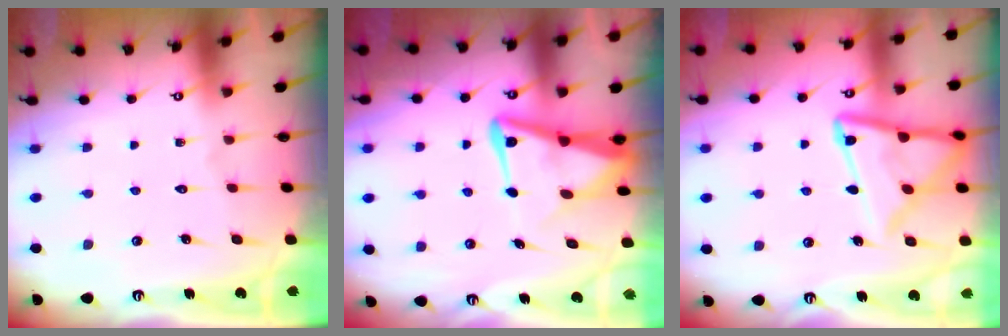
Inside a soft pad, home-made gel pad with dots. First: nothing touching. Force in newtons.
{"total": 9.4, "press": 9.3, "slide": 1.1}
{"total": 15.9, "press": 15.9, "slide": 1.7}